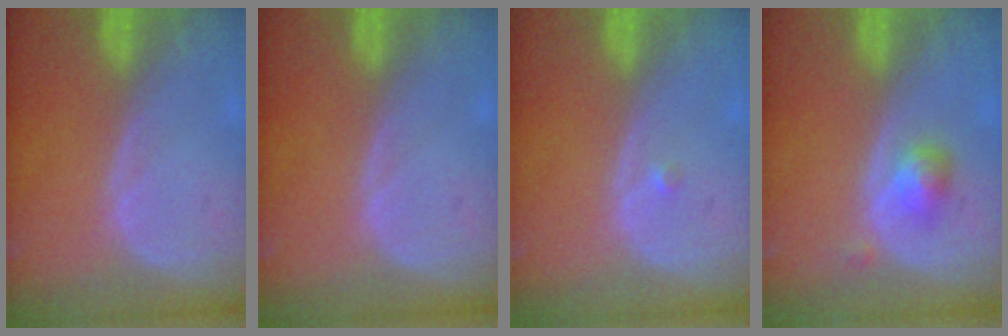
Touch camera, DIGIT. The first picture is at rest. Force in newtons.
{"total": 0.0}
{"total": 0.6, "press": 0.5, "slide": 0.4}
{"total": 2.4, "press": 2.4, "slide": 0.2}